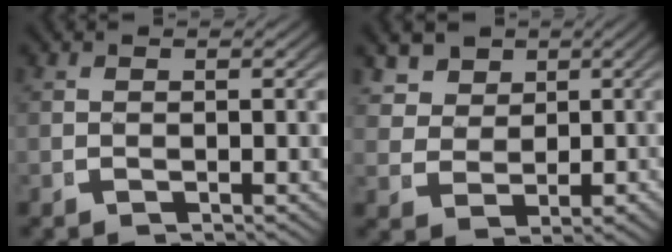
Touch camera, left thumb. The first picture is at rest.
{"total": 6.5, "force": [2.2, 5.2, 3.2], "torque": [-0.075, -0.025, 0.047]}